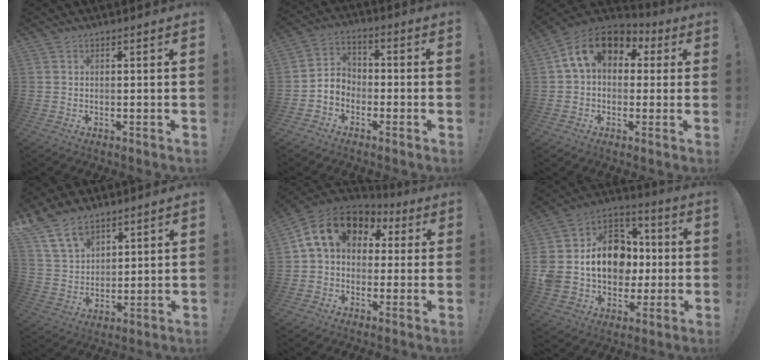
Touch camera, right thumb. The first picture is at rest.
{"total": 5.9, "force": [-3.0, 4.7, 1.6], "torque": [-0.031, 0.021, -0.055]}
{"total": 15.2, "force": [5.0, 10.3, 10.1], "torque": [-0.177, 0.009, 0.094]}
{"total": 12.2, "force": [8.6, 7.0, 5.0], "torque": [-0.100, -0.050, 0.169]}
{"total": 15.6, "force": [5.4, 11.1, 9.6], "torque": [-0.164, -0.002, 0.100]}
{"total": 19.7, "force": [0.5, 15.8, 11.8], "torque": [-0.203, 0.017, 0.037]}